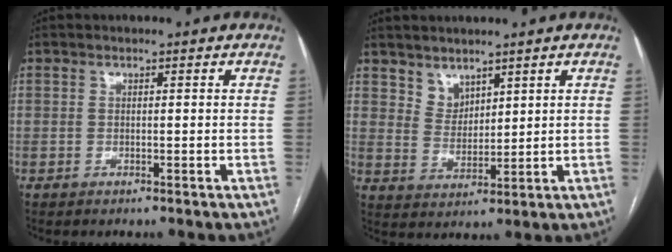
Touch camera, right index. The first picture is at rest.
{"total": 4.0, "force": [3.1, 2.4, 0.9], "torque": [-0.016, 0.002, 0.071]}